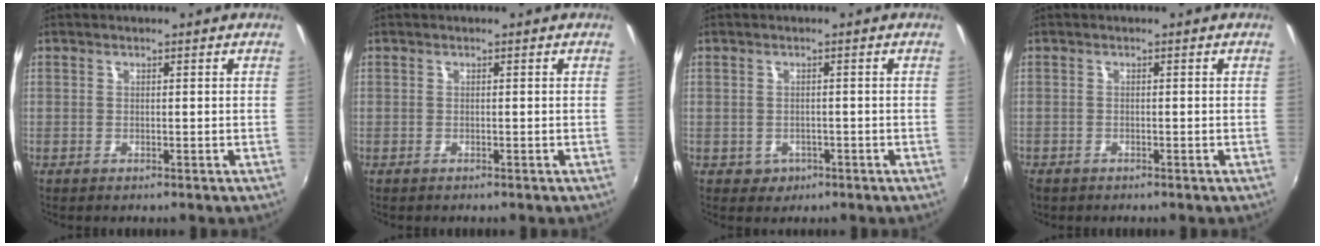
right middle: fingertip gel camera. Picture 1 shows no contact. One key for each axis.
{"total": 0.0}
{"total": 2.6, "fx": -0.9, "fy": 2.3, "fz": 0.7, "tx": -0.018, "ty": -0.003, "tz": -0.009}
{"total": 1.3, "fx": -1.0, "fy": 0.8, "fz": 0.3, "tx": -0.012, "ty": -0.004, "tz": -0.019}